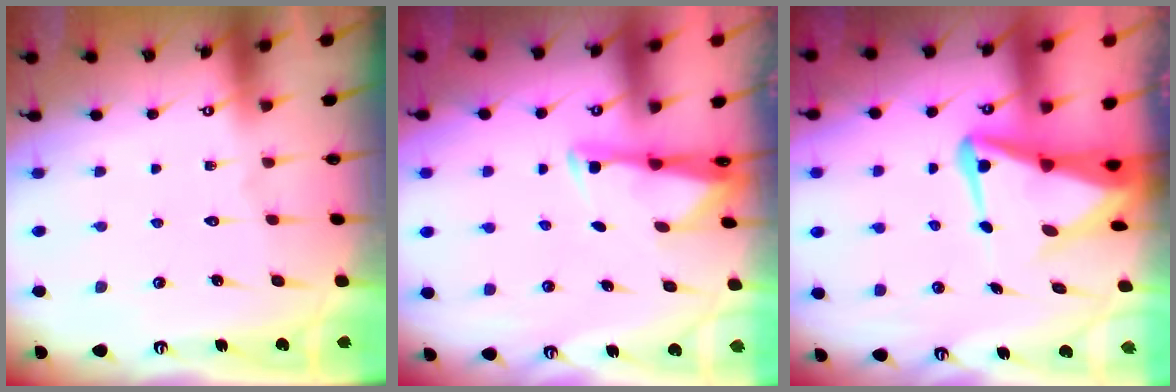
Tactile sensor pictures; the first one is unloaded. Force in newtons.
{"total": 2.8, "press": 2.7, "slide": 0.4}
{"total": 7.6, "press": 7.5, "slide": 1.6}